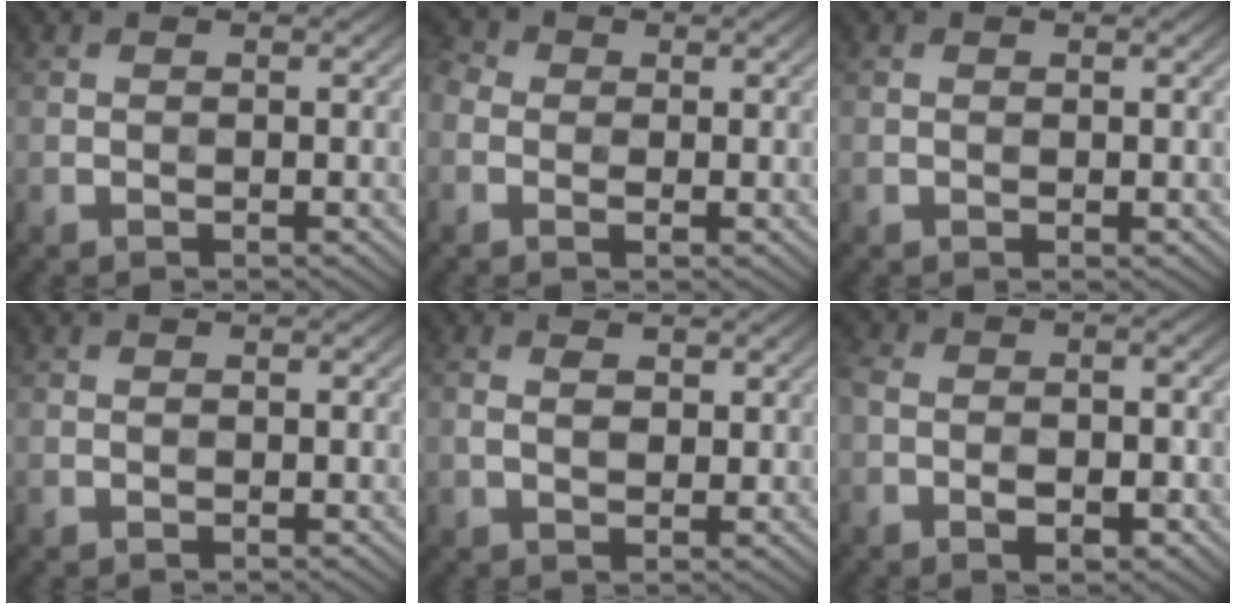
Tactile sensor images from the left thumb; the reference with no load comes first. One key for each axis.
{"total": 3.4, "fx": -0.4, "fy": 2.7, "fz": 1.9, "tx": -0.049, "ty": 0.000, "tz": -0.011}
{"total": 0.0}
{"total": 0.0}
{"total": 2.7, "fx": 0.9, "fy": 1.5, "fz": 2.0, "tx": -0.042, "ty": -0.002, "tz": 0.017}
{"total": 6.8, "fx": -2.3, "fy": 3.9, "fz": 5.1, "tx": -0.083, "ty": -0.004, "tz": -0.037}